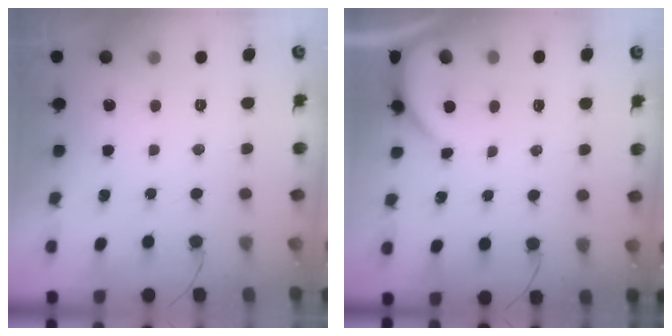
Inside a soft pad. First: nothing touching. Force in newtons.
{"total": 2.2, "press": 2.2, "slide": 0.2}